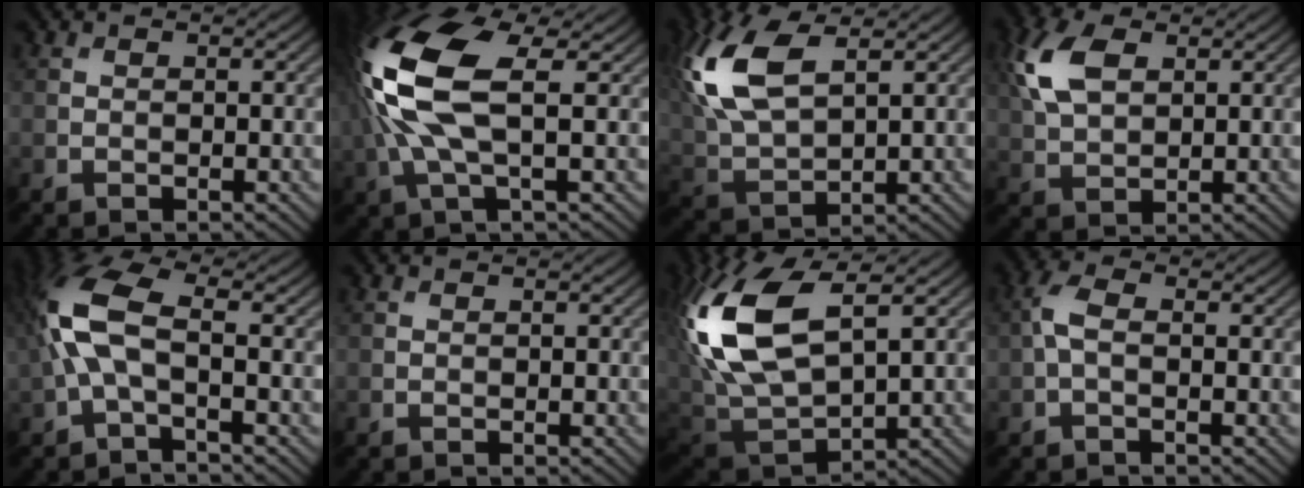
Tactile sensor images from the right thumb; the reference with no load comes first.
{"total": 13.2, "force": [1.7, 5.7, 11.8], "torque": [-0.302, 0.012, 0.030]}
{"total": 12.2, "force": [4.5, 6.0, 9.6], "torque": [-0.253, 0.010, 0.089]}
{"total": 7.6, "force": [2.8, 4.4, 5.4], "torque": [-0.142, 0.014, 0.052]}
{"total": 8.0, "force": [-0.2, 3.5, 7.2], "torque": [-0.175, 0.022, -0.018]}
{"total": 0.0}
{"total": 14.5, "force": [4.4, 7.7, 11.5], "torque": [-0.291, 0.007, 0.097]}
{"total": 2.9, "force": [-0.2, 1.4, 2.5], "torque": [-0.063, 0.009, -0.010]}